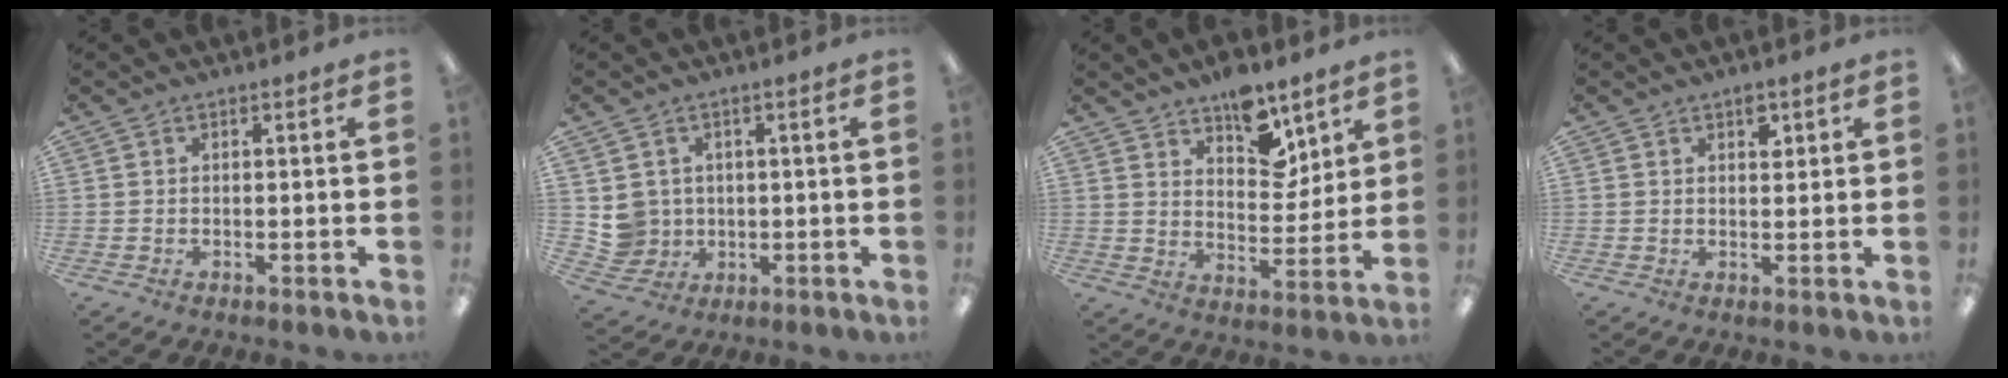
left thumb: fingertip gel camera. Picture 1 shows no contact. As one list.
[{"total": 5.4, "force": [1.1, 5.3, 0.3], "torque": [-0.010, 0.002, 0.027]}, {"total": 11.5, "force": [8.2, 5.9, 5.6], "torque": [-0.062, -0.048, 0.142]}, {"total": 3.0, "force": [1.9, 1.7, 1.7], "torque": [-0.004, -0.011, 0.026]}]